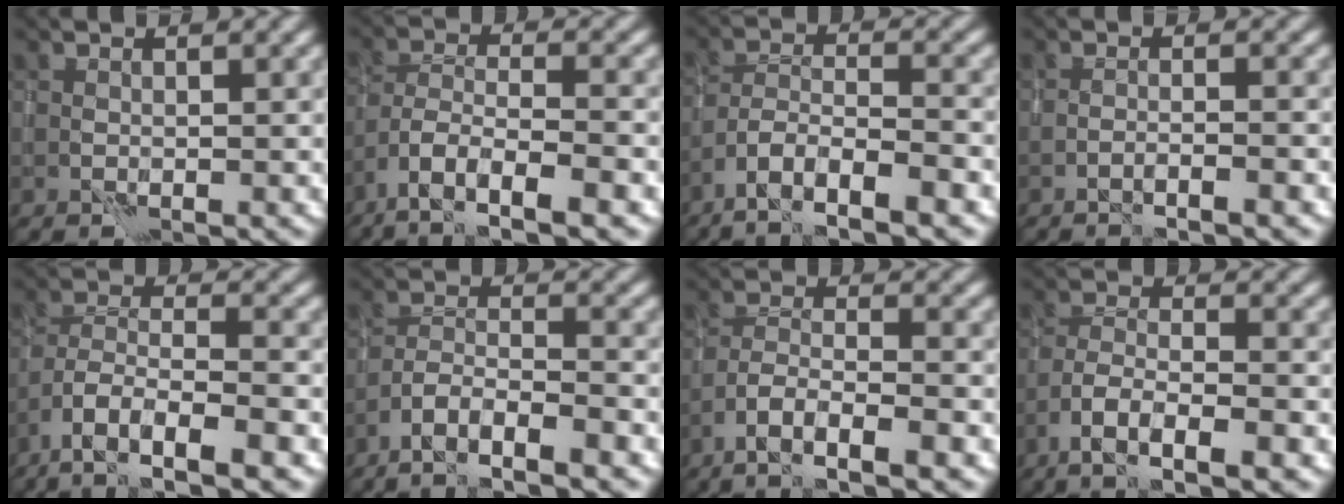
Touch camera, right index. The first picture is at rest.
{"total": 7.6, "force": [-5.2, 2.1, 5.2], "torque": [-0.089, 0.001, -0.094]}
{"total": 6.5, "force": [-4.7, 1.4, 4.2], "torque": [-0.073, 0.003, -0.087]}
{"total": 1.8, "force": [-1.4, -0.3, 1.1], "torque": [-0.018, 0.016, -0.025]}
{"total": 8.7, "force": [-5.8, 2.6, 5.9], "torque": [-0.105, 0.000, -0.106]}
{"total": 5.4, "force": [-4.1, 0.9, 3.4], "torque": [-0.058, 0.003, -0.075]}
{"total": 5.6, "force": [-3.8, 1.1, 4.0], "torque": [-0.072, 0.003, -0.068]}
{"total": 6.3, "force": [-4.0, 1.6, 4.6], "torque": [-0.082, 0.002, -0.072]}